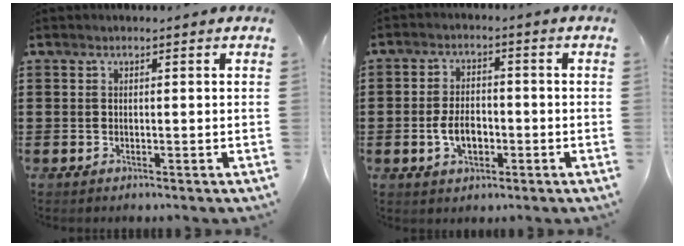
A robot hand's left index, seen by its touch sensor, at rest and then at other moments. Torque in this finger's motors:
{"motor_torque": [0.94, 0.94, 0.32, 0.09]}